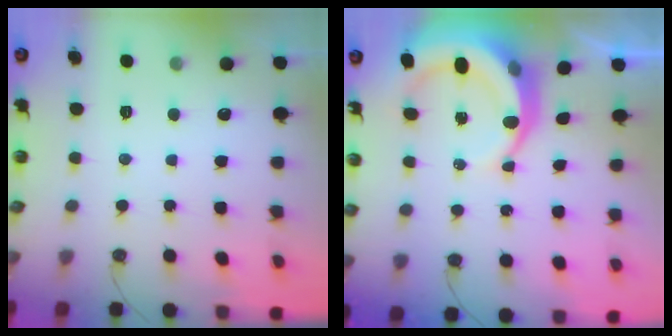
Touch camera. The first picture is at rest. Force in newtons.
{"total": 10.4, "press": 10.3, "slide": 1.3}